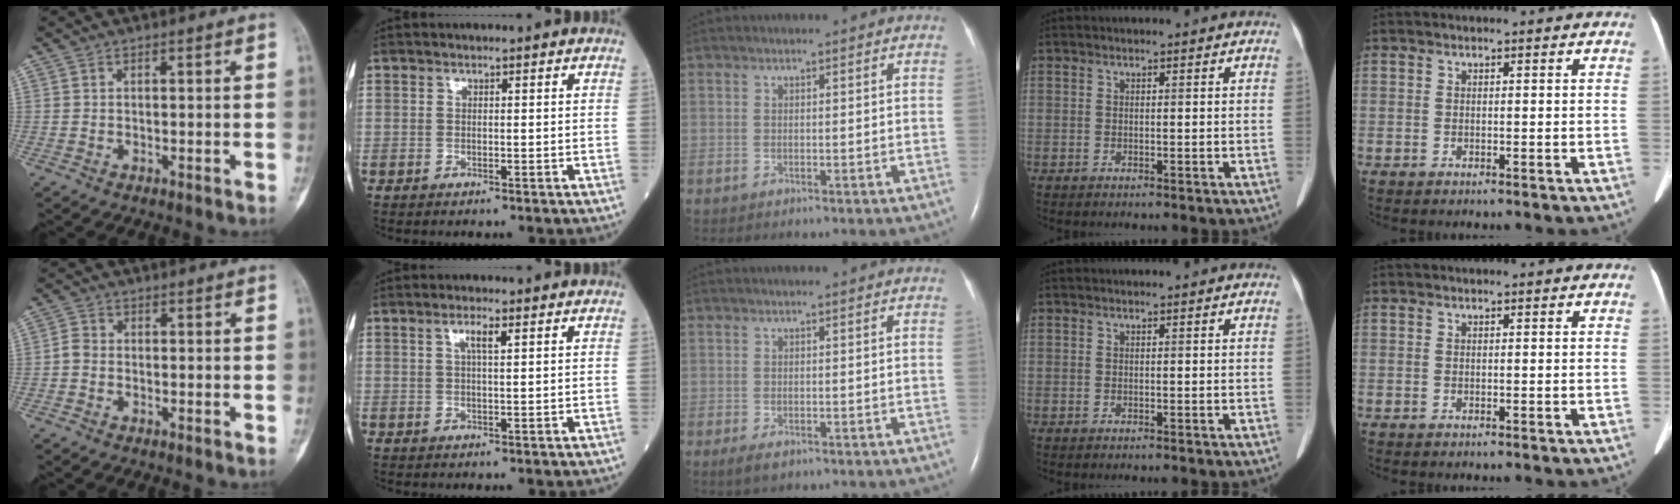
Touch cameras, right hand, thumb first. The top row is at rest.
{"thumb": {"total": 2.0, "force": [-0.6, 1.6, 1.2], "torque": [-0.018, 0.004, -0.020]}, "index": {"total": 2.5, "force": [1.0, 0.2, 2.2], "torque": [-0.044, 0.002, 0.017]}, "middle": {"total": 1.7, "force": [-0.9, 0.7, 1.2], "torque": [-0.028, -0.003, -0.012]}}